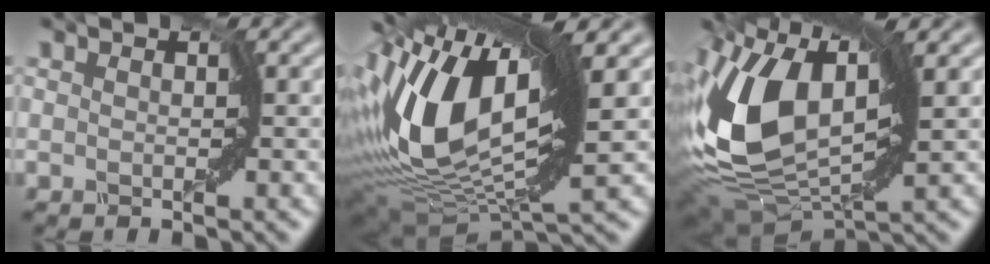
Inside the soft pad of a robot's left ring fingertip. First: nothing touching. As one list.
[{"total": 12.9, "force": [2.9, 5.7, 11.2], "torque": [-0.247, 0.008, 0.057]}, {"total": 11.6, "force": [1.4, 6.2, 9.7], "torque": [-0.208, -0.002, 0.028]}]